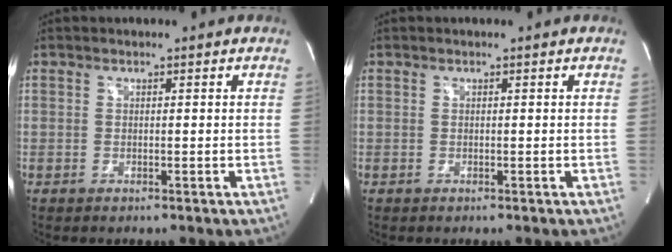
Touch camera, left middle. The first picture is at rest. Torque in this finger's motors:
{"motor_torque": [-0.01, 0.00, 0.00, 0.00]}